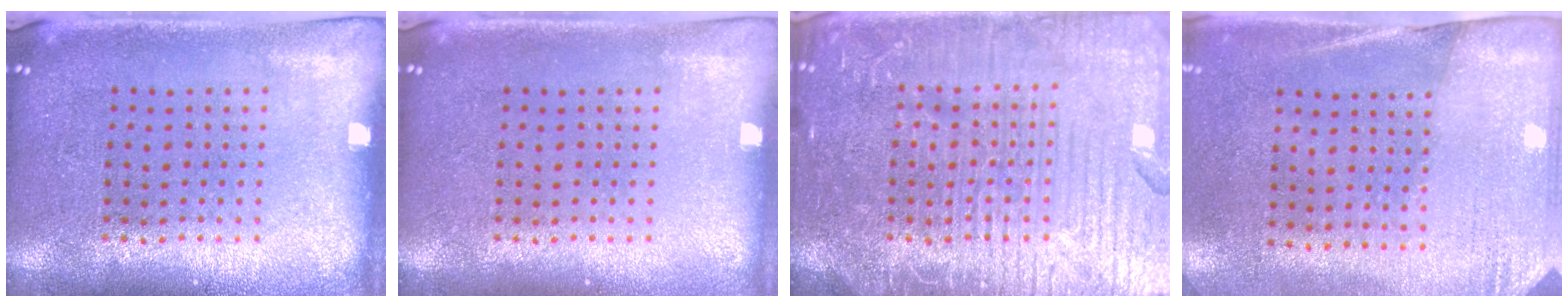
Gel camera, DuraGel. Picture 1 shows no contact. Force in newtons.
{"total": 0.0}
{"total": 7.2, "press": 7.1, "slide": 0.8}
{"total": 2.6, "press": 2.3, "slide": 1.3}